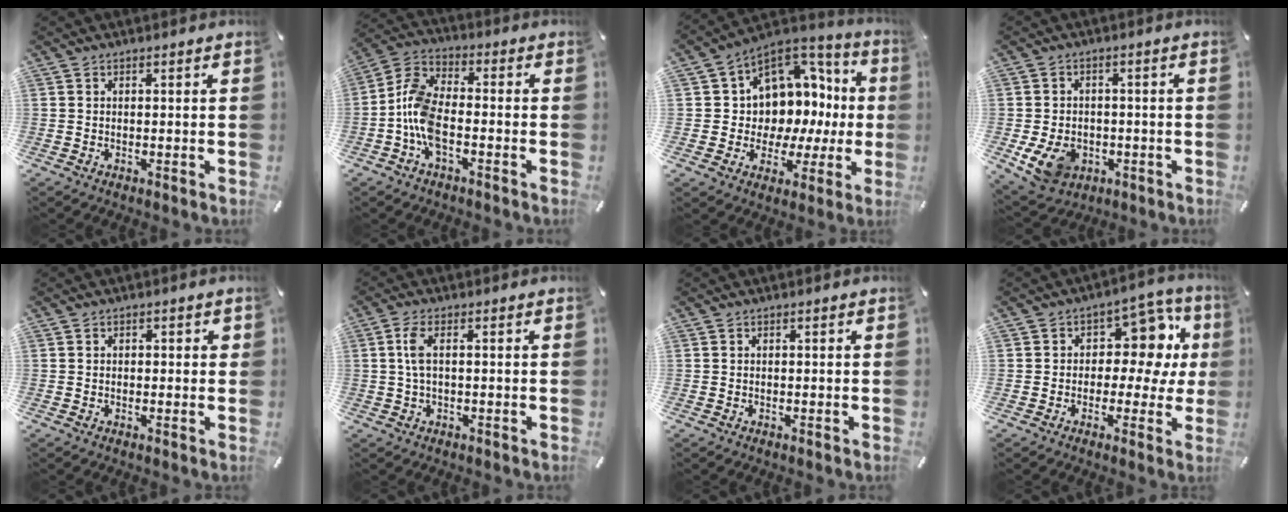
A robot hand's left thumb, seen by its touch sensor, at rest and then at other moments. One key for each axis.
{"total": 9.1, "fx": -3.8, "fy": 4.7, "fz": 6.8, "tx": -0.155, "ty": 0.006, "tz": -0.073}
{"total": 10.9, "fx": 3.1, "fy": 9.4, "fz": 4.4, "tx": -0.062, "ty": -0.056, "tz": 0.057}
{"total": 8.4, "fx": -2.5, "fy": 6.8, "fz": 4.4, "tx": -0.094, "ty": 0.007, "tz": -0.047}
{"total": 1.1, "fx": -0.1, "fy": 0.9, "fz": 0.6, "tx": -0.002, "ty": 0.003, "tz": -0.005}
{"total": 4.3, "fx": 0.3, "fy": 1.4, "fz": 4.0, "tx": -0.091, "ty": -0.002, "tz": 0.000}
{"total": 0.0}
{"total": 12.9, "fx": 3.4, "fy": 8.4, "fz": 9.2, "tx": -0.110, "ty": -0.027, "tz": 0.058}